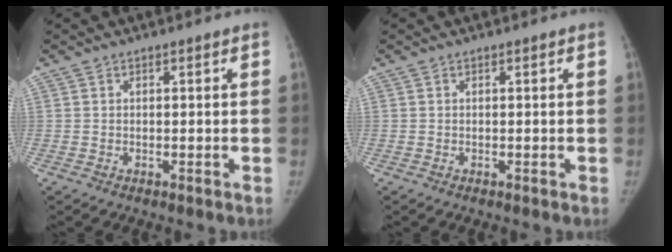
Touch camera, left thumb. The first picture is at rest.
{"total": 0.0}